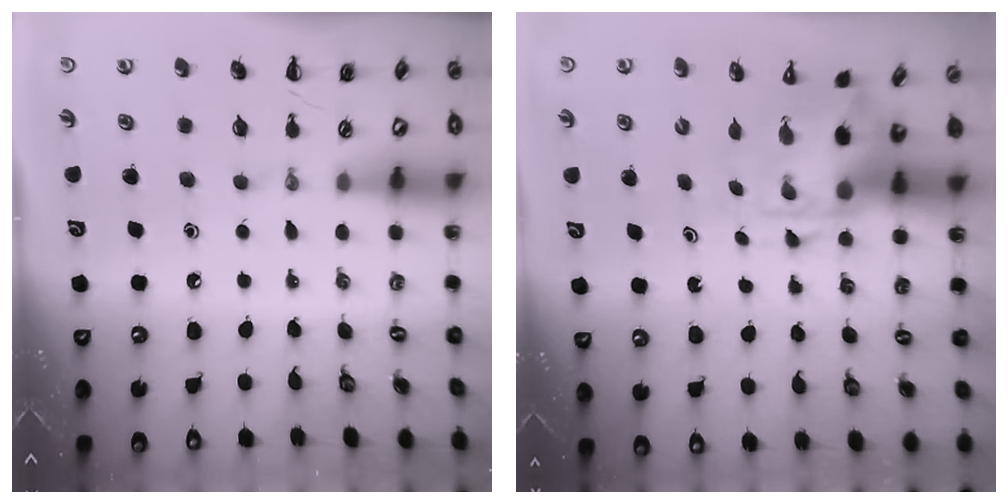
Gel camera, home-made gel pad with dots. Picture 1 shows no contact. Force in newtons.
{"total": 3.9, "press": 3.8, "slide": 0.9}